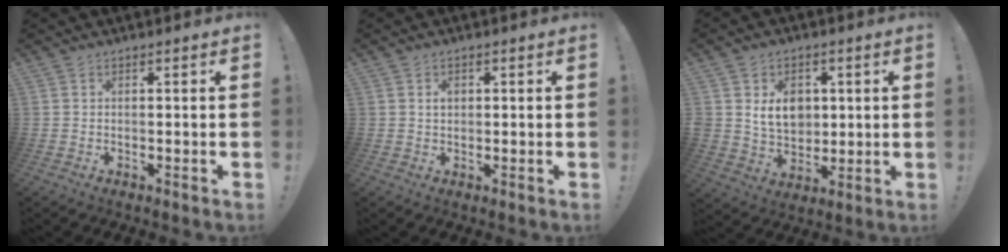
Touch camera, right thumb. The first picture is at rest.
{"total": 2.0, "force": [0.5, 1.7, 0.9], "torque": [-0.007, 0.000, 0.006]}
{"total": 10.3, "force": [2.9, 8.6, 4.8], "torque": [-0.070, -0.014, 0.060]}